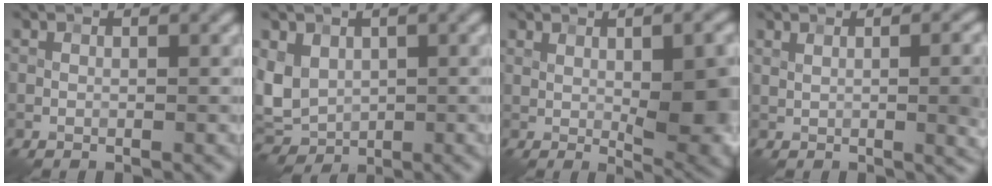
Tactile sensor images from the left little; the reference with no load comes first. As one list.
[{"total": 4.4, "force": [0.5, 3.6, 2.5], "torque": [-0.058, -0.001, 0.007]}, {"total": 8.7, "force": [0.2, 2.6, 8.3], "torque": [-0.117, -0.001, 0.010]}, {"total": 6.9, "force": [1.2, 2.9, 6.2], "torque": [-0.038, 0.024, 0.015]}]